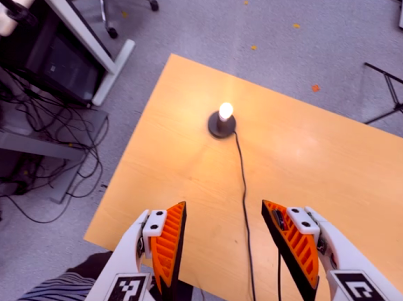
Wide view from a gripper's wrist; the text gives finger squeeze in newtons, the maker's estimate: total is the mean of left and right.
{"total": 0.0}